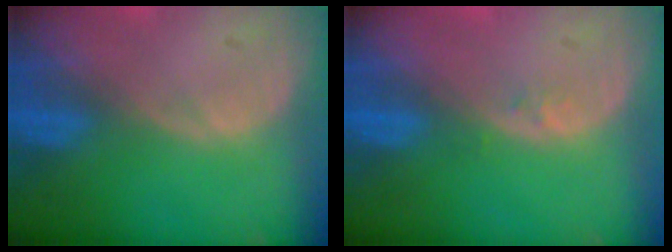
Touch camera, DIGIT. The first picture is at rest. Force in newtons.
{"total": 0.8, "press": 0.6, "slide": 0.5}